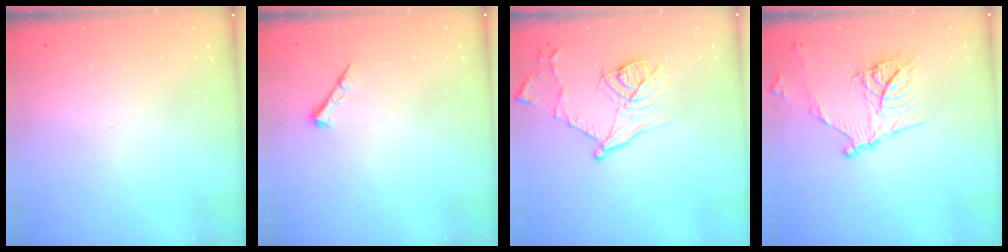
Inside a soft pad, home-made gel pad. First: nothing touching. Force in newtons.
{"total": 4.3, "press": 4.3, "slide": 0.5}
{"total": 13.8, "press": 13.7, "slide": 1.8}
{"total": 15.6, "press": 15.5, "slide": 1.4}